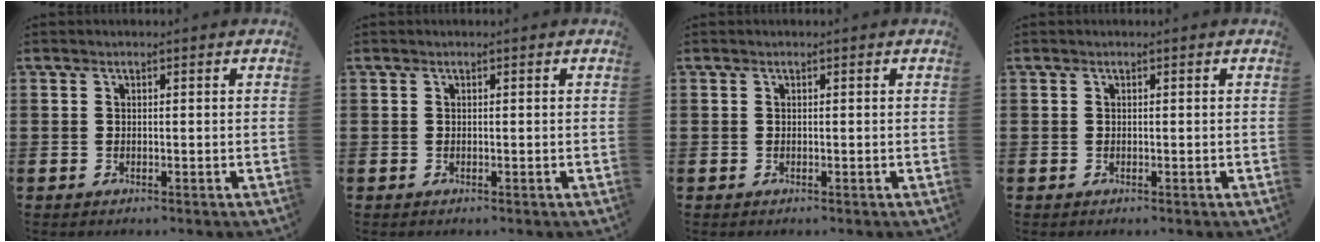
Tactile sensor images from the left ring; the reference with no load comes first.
{"total": 0.0}
{"total": 0.0}
{"total": 0.0}